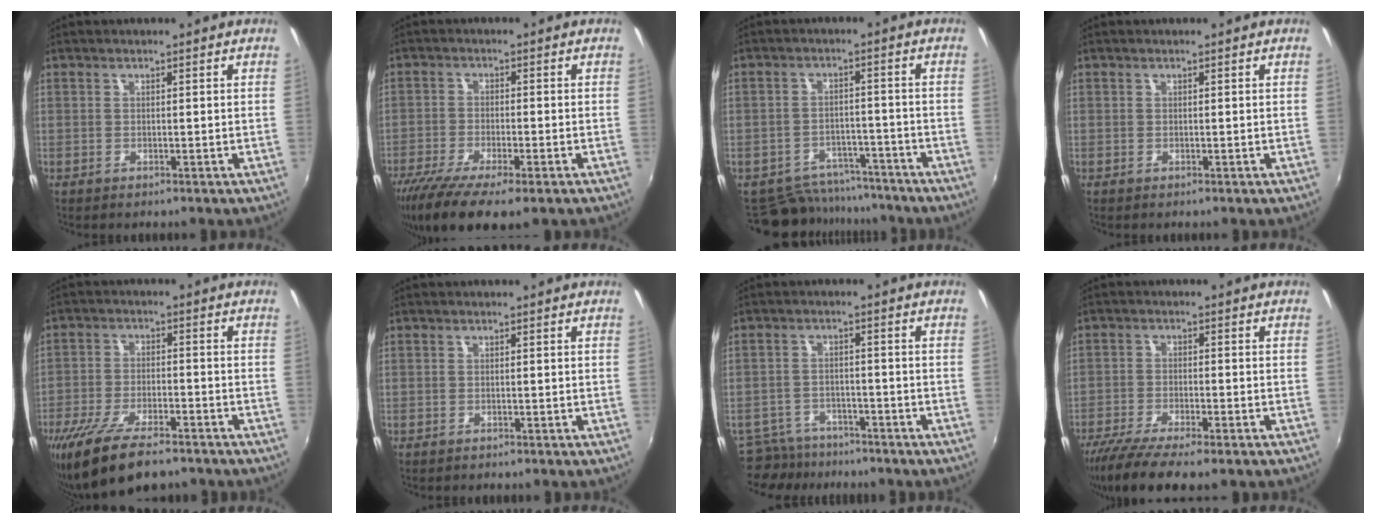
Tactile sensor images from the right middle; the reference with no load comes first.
{"total": 12.2, "force": [-8.4, 2.8, 8.3], "torque": [-0.178, -0.049, -0.146]}
{"total": 10.8, "force": [-9.6, 4.5, 2.1], "torque": [-0.054, 0.019, -0.128]}
{"total": 0.0}
{"total": 11.6, "force": [-8.9, 3.5, 6.6], "torque": [-0.145, -0.028, -0.155]}
{"total": 0.6, "force": [-0.6, 0.2, 0.2], "torque": [-0.006, 0.000, -0.009]}
{"total": 9.1, "force": [-7.9, 3.9, 1.9], "torque": [-0.063, -0.002, -0.124]}
{"total": 11.1, "force": [-8.6, 2.1, 6.7], "torque": [-0.153, -0.042, -0.150]}